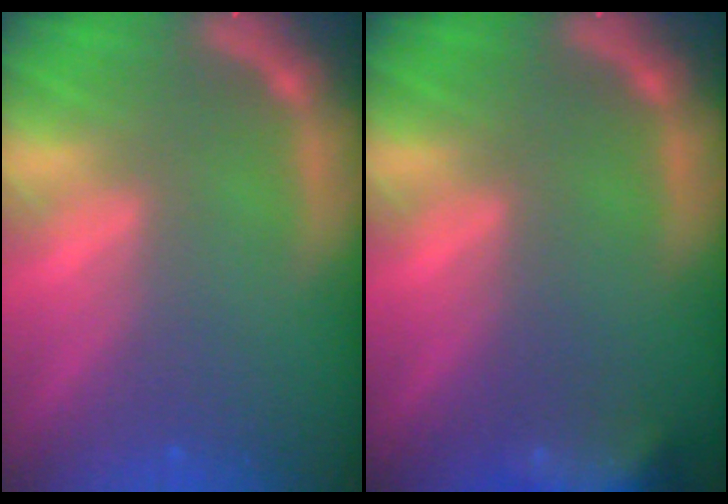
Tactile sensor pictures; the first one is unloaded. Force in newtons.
{"total": 6.9}